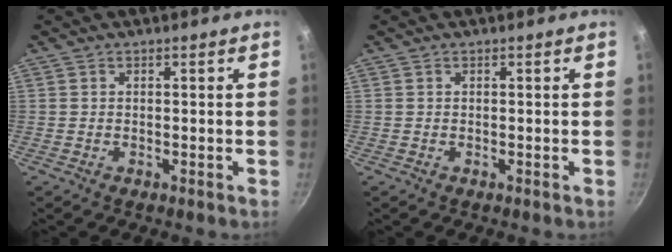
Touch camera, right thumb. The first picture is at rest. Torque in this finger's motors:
{"motor_torque": [0.00, 0.00, 0.05, -0.14, 0.00]}